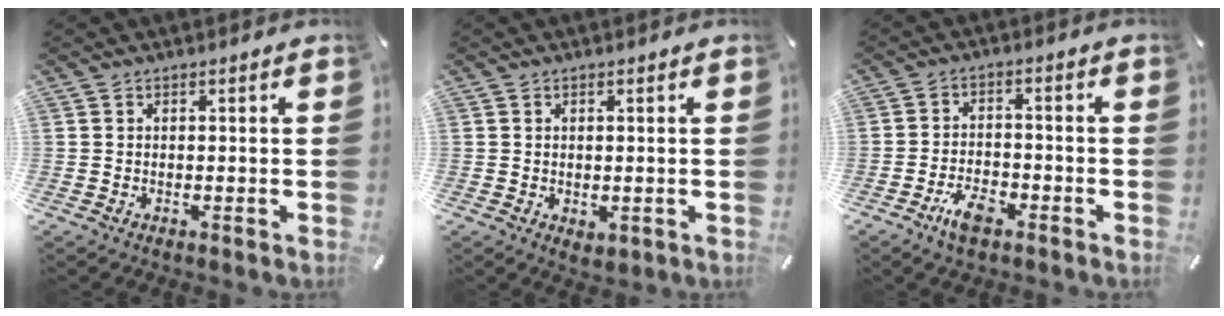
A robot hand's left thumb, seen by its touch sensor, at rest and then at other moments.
{"total": 1.3, "force": [0.0, 1.1, 0.7], "torque": [-0.013, 0.004, 0.002]}
{"total": 6.1, "force": [-3.8, 3.1, 3.7], "torque": [-0.074, 0.020, -0.071]}